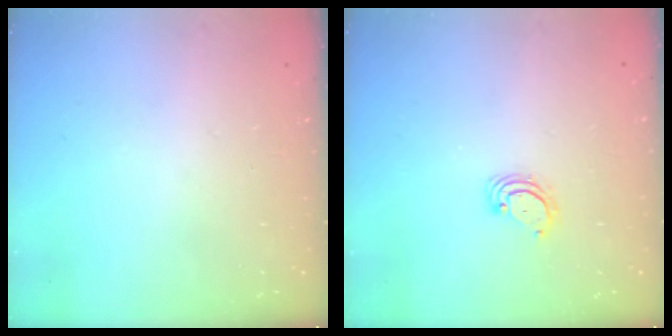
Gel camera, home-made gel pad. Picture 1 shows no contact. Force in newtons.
{"total": 3.1, "press": 3.1, "slide": 0.3}